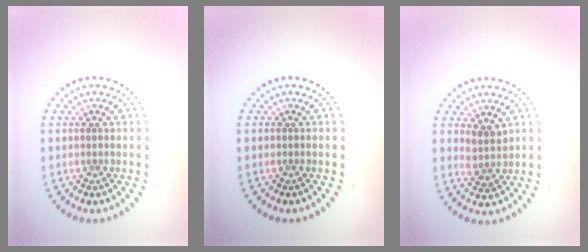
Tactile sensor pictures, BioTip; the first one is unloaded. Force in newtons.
{"total": 0.0}
{"total": 2.0, "press": 1.6, "slide": 1.1}